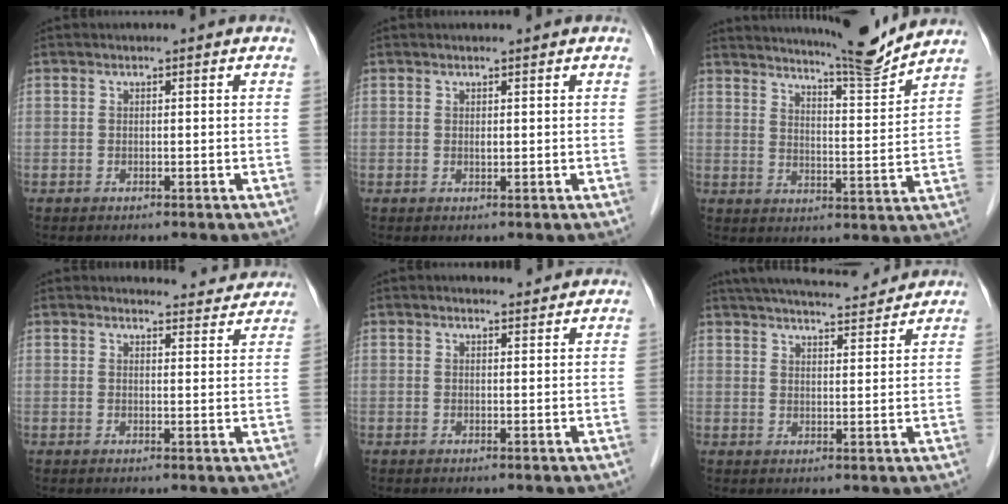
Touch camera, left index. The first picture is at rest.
{"total": 0.8, "force": [0.5, 0.3, 0.6], "torque": [-0.014, 0.001, 0.009]}
{"total": 11.1, "force": [10.6, -1.1, 3.2], "torque": [-0.058, -0.026, 0.153]}
{"total": 6.6, "force": [6.5, 1.2, 0.0], "torque": [0.013, -0.007, 0.059]}
{"total": 2.1, "force": [2.1, 0.4, 0.3], "torque": [-0.011, 0.003, 0.029]}
{"total": 14.6, "force": [13.4, 2.1, 5.3], "torque": [-0.083, 0.025, 0.192]}